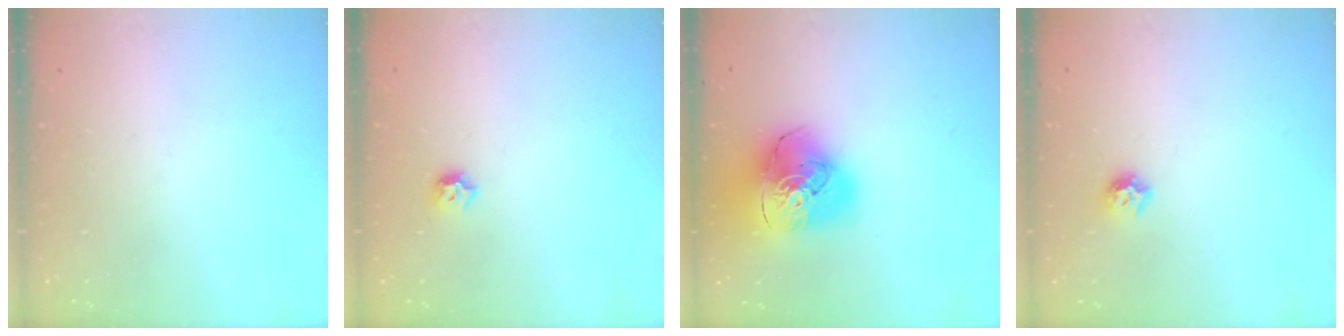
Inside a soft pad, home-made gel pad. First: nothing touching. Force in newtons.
{"total": 4.0, "press": 3.9, "slide": 0.8}
{"total": 20.4, "press": 20.2, "slide": 2.5}
{"total": 6.0, "press": 5.9, "slide": 0.8}